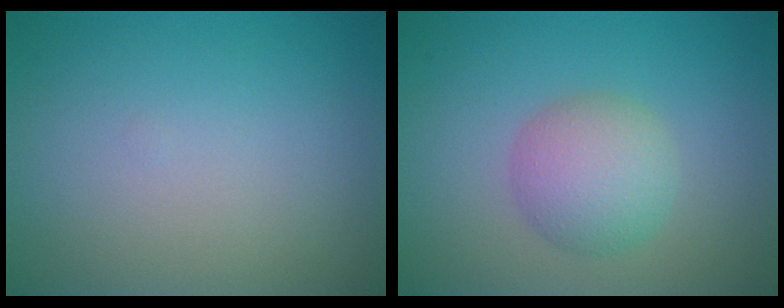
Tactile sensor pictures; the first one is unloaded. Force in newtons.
{"total": 4.0, "press": 4.0, "slide": 0.2}